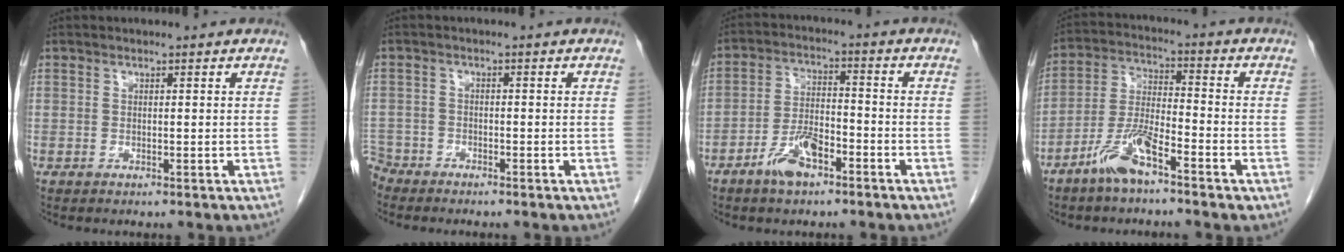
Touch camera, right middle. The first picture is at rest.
{"total": 4.1, "force": [-3.9, 1.4, -0.1], "torque": [0.003, -0.006, -0.077]}
{"total": 6.6, "force": [-4.1, 2.4, 4.6], "torque": [-0.098, 0.008, -0.077]}
{"total": 8.1, "force": [-5.4, 1.8, 5.8], "torque": [-0.130, -0.003, -0.107]}